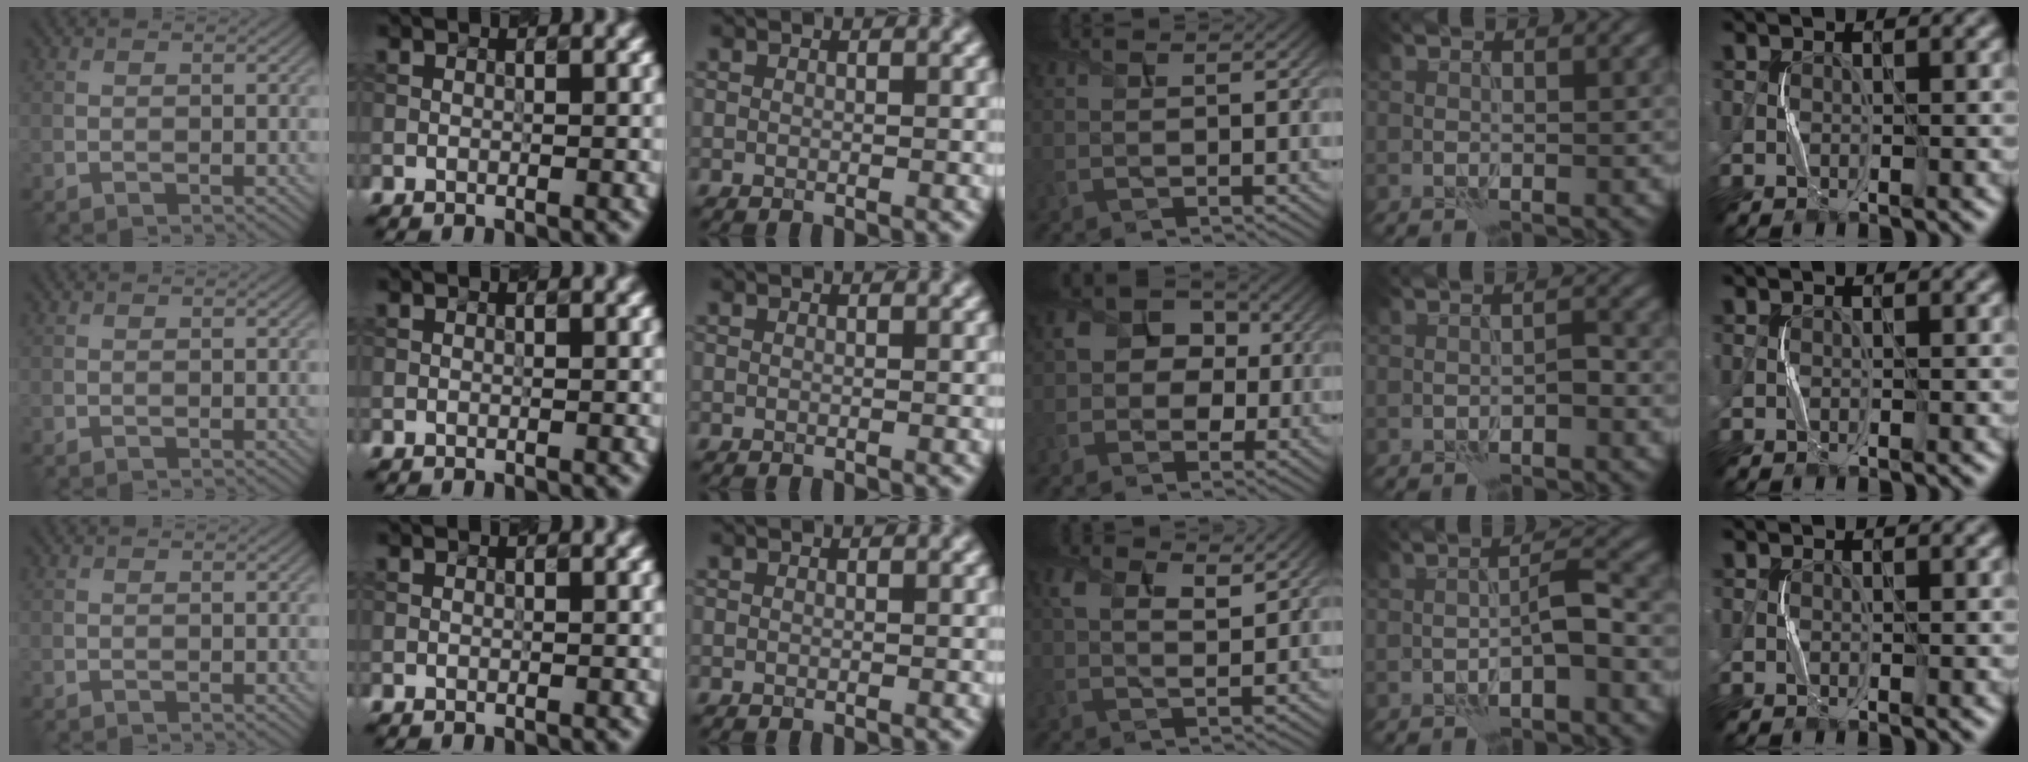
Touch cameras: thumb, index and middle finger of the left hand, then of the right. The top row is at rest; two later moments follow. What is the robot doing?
{"motion": "squeeze", "object": "stress ball aka squeeze ball"}